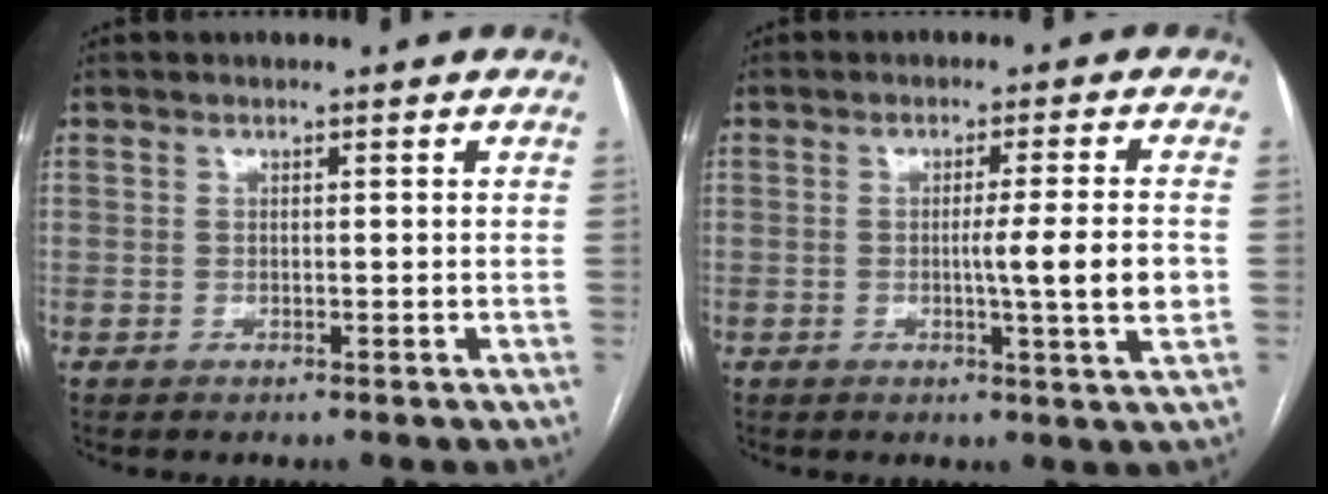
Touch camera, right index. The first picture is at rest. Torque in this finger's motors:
{"motor_torque": [0.72, -0.07, 0.44, 0.09]}